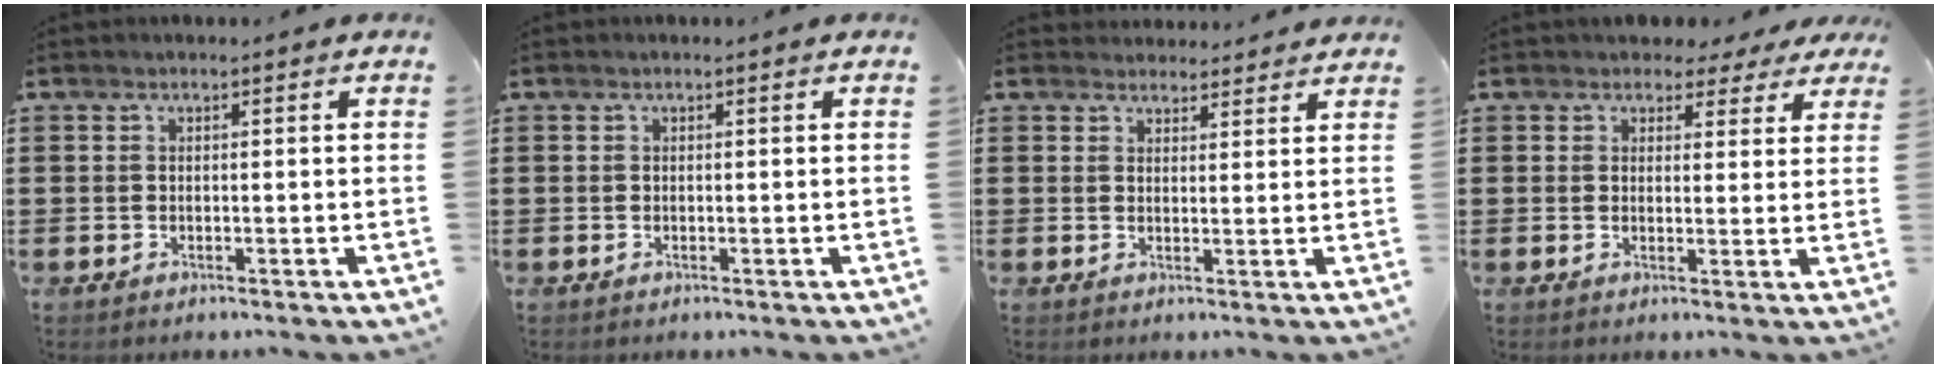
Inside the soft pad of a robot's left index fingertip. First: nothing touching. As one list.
[{"total": 0.0}, {"total": 2.7, "force": [2.6, 0.8, -0.2], "torque": [-0.005, -0.003, 0.049]}, {"total": 3.2, "force": [2.6, 1.7, 0.5], "torque": [-0.015, 0.001, 0.047]}]